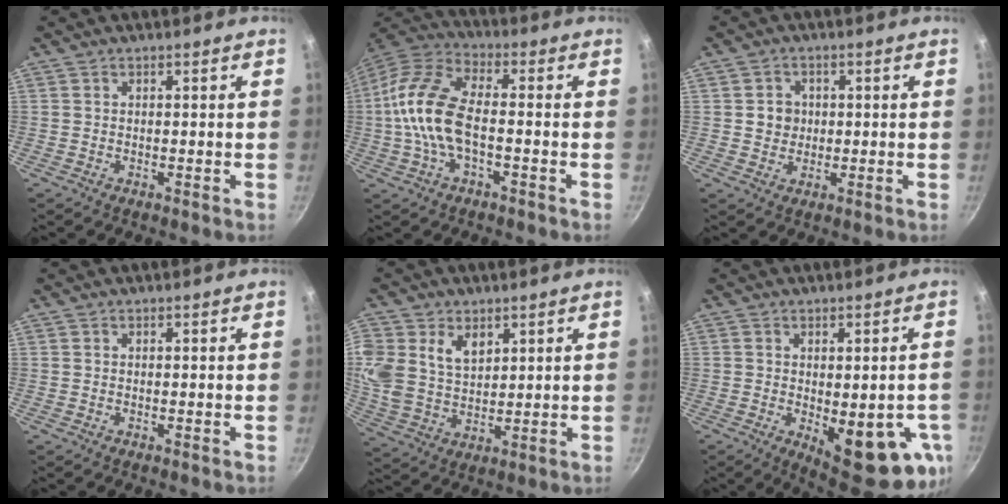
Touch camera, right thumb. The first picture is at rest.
{"total": 14.2, "force": [-1.8, 7.0, 12.2], "torque": [-0.242, 0.035, -0.051]}
{"total": 3.8, "force": [0.3, 3.5, 1.4], "torque": [-0.002, 0.003, 0.003]}
{"total": 0.0}
{"total": 13.9, "force": [5.3, 10.1, 8.0], "torque": [-0.181, -0.004, 0.112]}
{"total": 16.4, "force": [-4.0, 6.6, 14.5], "torque": [-0.144, -0.019, -0.038]}